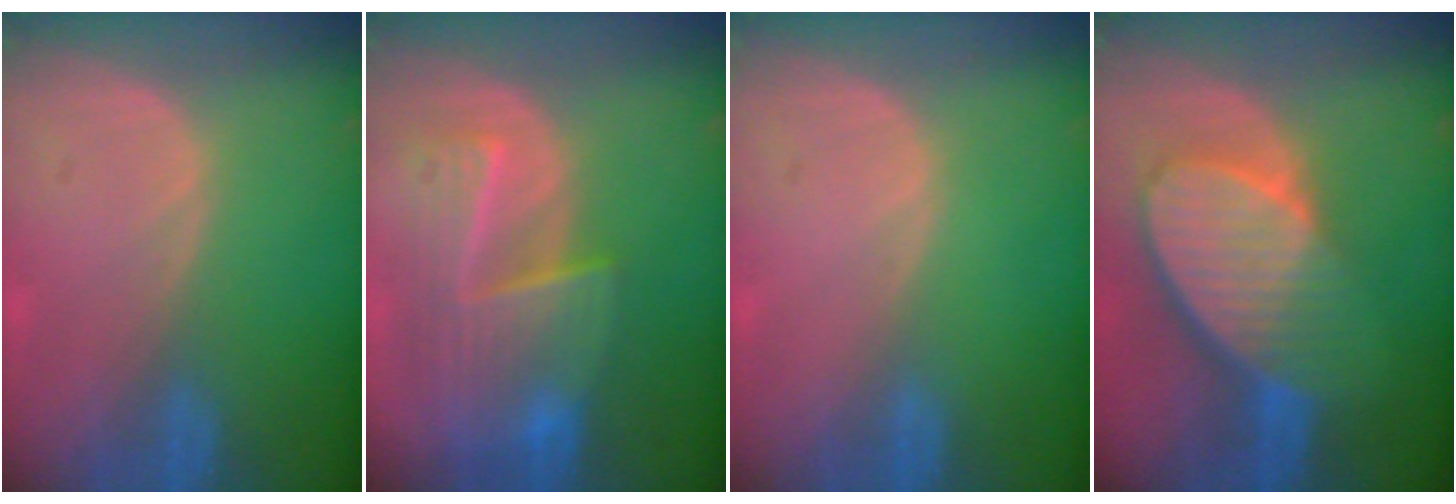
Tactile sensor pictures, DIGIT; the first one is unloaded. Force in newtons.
{"total": 9.4, "press": 8.3, "slide": 4.2}
{"total": 0.0}
{"total": 10.0, "press": 8.7, "slide": 4.8}